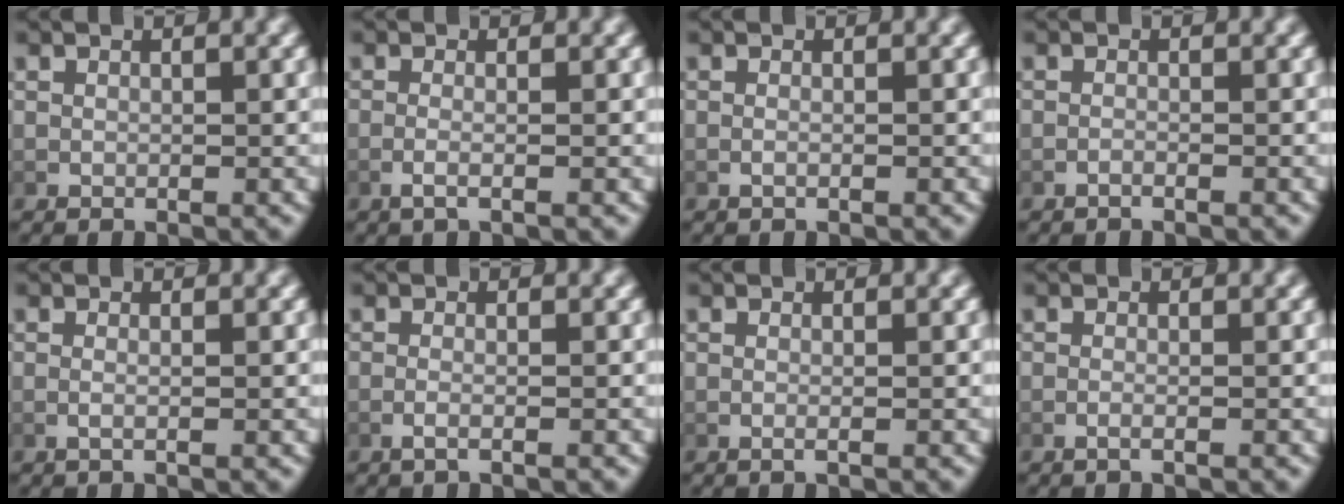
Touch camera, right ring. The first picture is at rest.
{"total": 1.6, "force": [-0.9, 0.1, 1.3], "torque": [-0.039, -0.011, -0.013]}
{"total": 0.5, "force": [-0.4, 0.0, 0.3], "torque": [-0.010, -0.002, -0.008]}
{"total": 0.9, "force": [-0.8, 0.0, 0.3], "torque": [-0.012, 0.000, -0.018]}
{"total": 0.8, "force": [-0.3, -0.1, 0.8], "torque": [-0.022, -0.009, -0.004]}
{"total": 1.3, "force": [-1.0, 0.0, 0.9], "torque": [-0.028, -0.009, -0.015]}
{"total": 0.7, "force": [-0.2, -0.1, 0.7], "torque": [-0.014, -0.002, -0.004]}
{"total": 1.0, "force": [-0.8, 0.0, 0.6], "torque": [-0.020, -0.005, -0.013]}